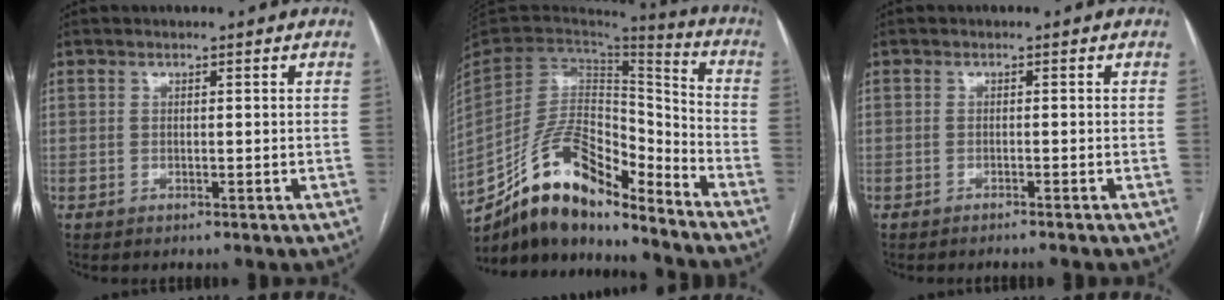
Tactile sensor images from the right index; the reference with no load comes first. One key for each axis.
{"total": 18.6, "fx": -15.1, "fy": 5.7, "fz": 9.2, "tx": -0.177, "ty": 0.033, "tz": -0.269}
{"total": 2.0, "fx": -1.8, "fy": -0.5, "fz": 0.9, "tx": -0.007, "ty": 0.004, "tz": -0.024}